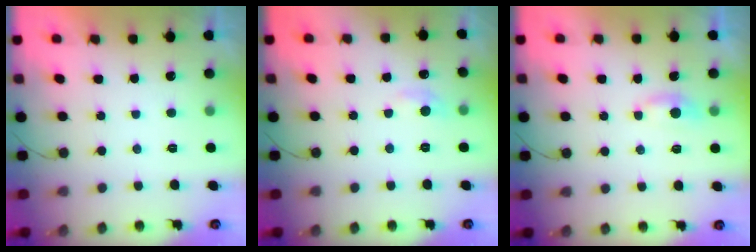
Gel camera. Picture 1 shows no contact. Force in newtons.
{"total": 5.8, "press": 5.7, "slide": 0.8}
{"total": 3.4, "press": 3.4, "slide": 0.4}